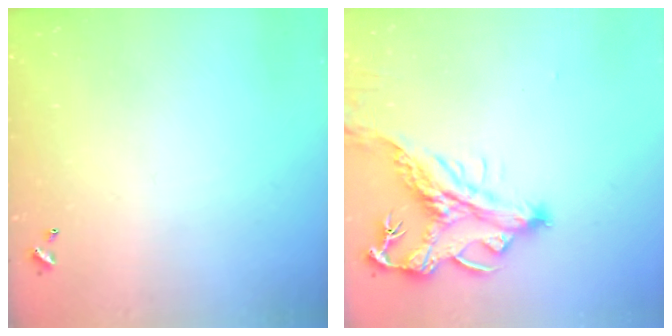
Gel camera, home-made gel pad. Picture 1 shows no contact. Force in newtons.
{"total": 3.2, "press": 3.0, "slide": 1.3}